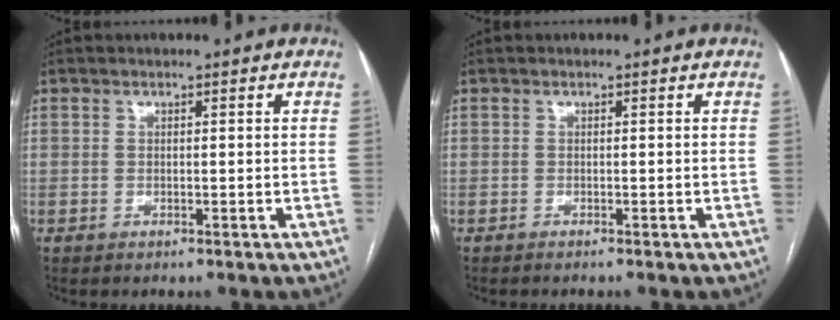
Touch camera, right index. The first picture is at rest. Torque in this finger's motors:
{"motor_torque": [-0.07, -0.07, 0.03, 0.02]}